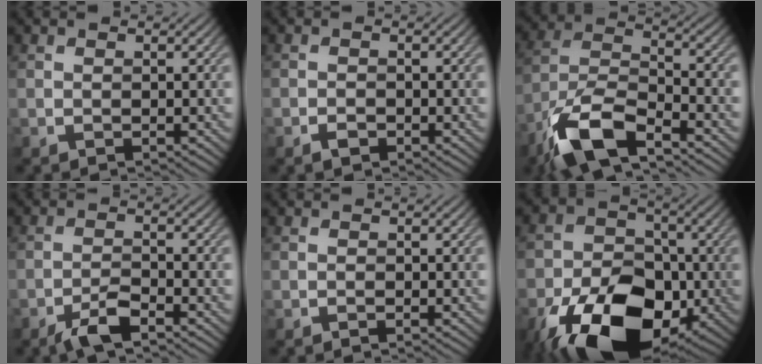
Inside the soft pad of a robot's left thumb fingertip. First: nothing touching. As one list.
[{"total": 1.4, "force": [-1.0, 0.7, 0.7], "torque": [-0.014, -0.001, -0.019]}, {"total": 11.8, "force": [-7.8, 3.9, 7.9], "torque": [-0.161, -0.007, -0.168]}, {"total": 3.9, "force": [-2.8, 0.9, 2.6], "torque": [-0.057, 0.003, -0.060]}, {"total": 0.6, "force": [-0.3, 0.1, 0.5], "torque": [-0.008, 0.000, -0.004]}, {"total": 17.7, "force": [-8.3, 11.0, 11.0], "torque": [-0.196, -0.031, -0.145]}]